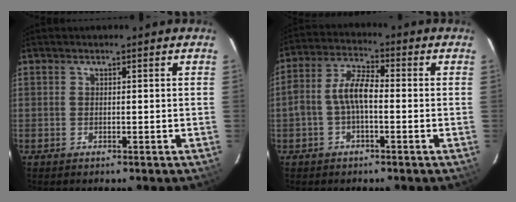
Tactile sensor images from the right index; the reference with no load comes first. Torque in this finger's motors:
{"motor_torque": [0.31, -0.05, 0.30, 0.12]}